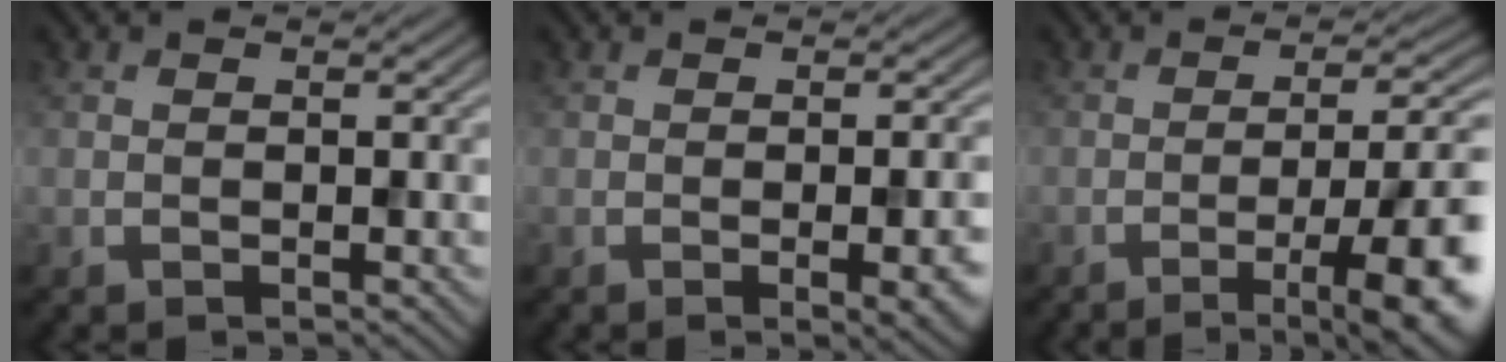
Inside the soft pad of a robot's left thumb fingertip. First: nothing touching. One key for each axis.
{"total": 5.1, "fx": -1.4, "fy": 1.4, "fz": 4.7, "tx": -0.059, "ty": -0.006, "tz": -0.011}
{"total": 10.5, "fx": -4.3, "fy": 2.3, "fz": 9.4, "tx": -0.130, "ty": 0.000, "tz": -0.062}